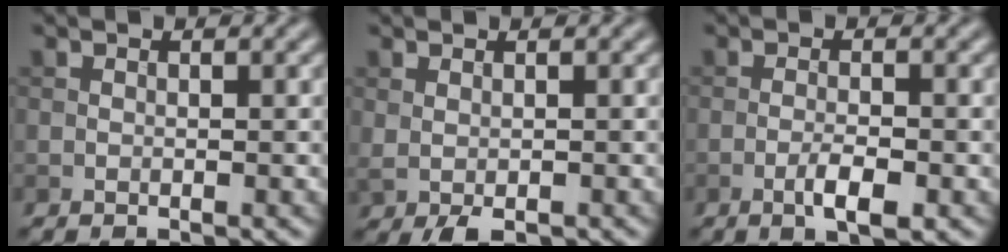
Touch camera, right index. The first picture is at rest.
{"total": 1.8, "force": [-0.7, 0.6, 1.5], "torque": [-0.032, -0.004, -0.008]}
{"total": 2.9, "force": [-1.3, 0.7, 2.5], "torque": [-0.046, 0.001, -0.025]}